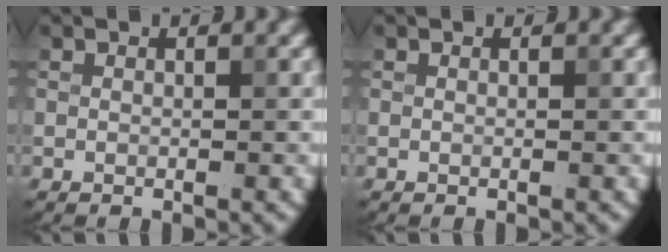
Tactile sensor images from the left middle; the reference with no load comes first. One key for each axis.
{"total": 0.0}